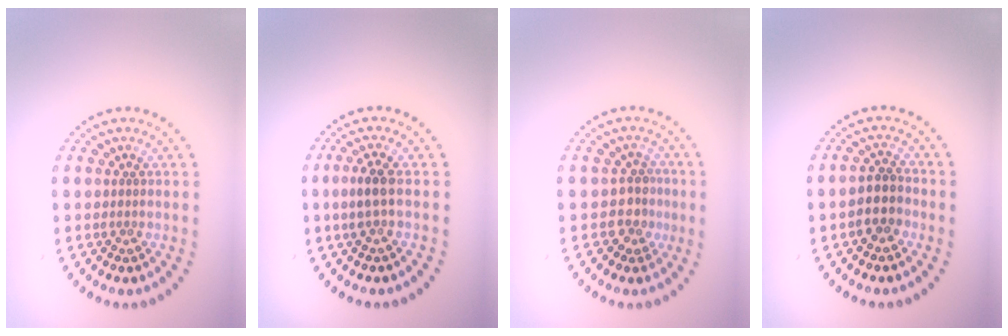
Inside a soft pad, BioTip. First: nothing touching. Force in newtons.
{"total": 2.0, "press": 1.7, "slide": 1.1}
{"total": 2.4, "press": 2.0, "slide": 1.4}
{"total": 2.6, "press": 2.3, "slide": 1.1}